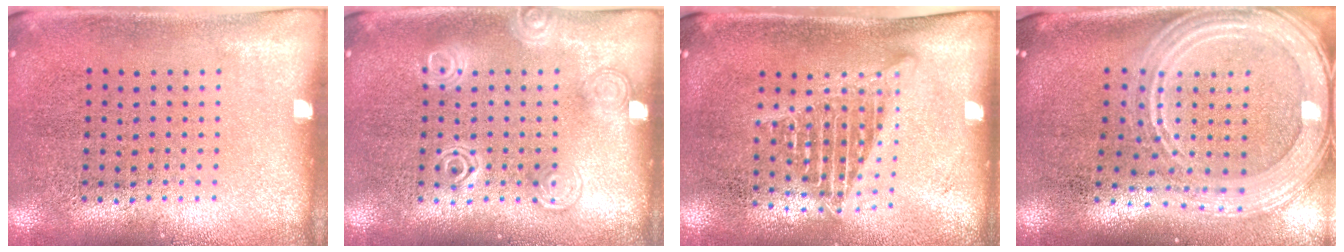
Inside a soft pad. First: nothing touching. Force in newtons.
{"total": 2.1, "press": 2.0, "slide": 0.3}
{"total": 1.6, "press": 1.3, "slide": 0.9}
{"total": 3.0, "press": 2.4, "slide": 1.8}